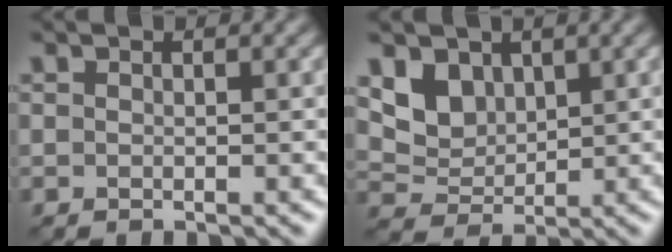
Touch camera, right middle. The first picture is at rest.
{"total": 4.0, "force": [2.0, 2.9, 1.9], "torque": [-0.049, -0.016, 0.045]}